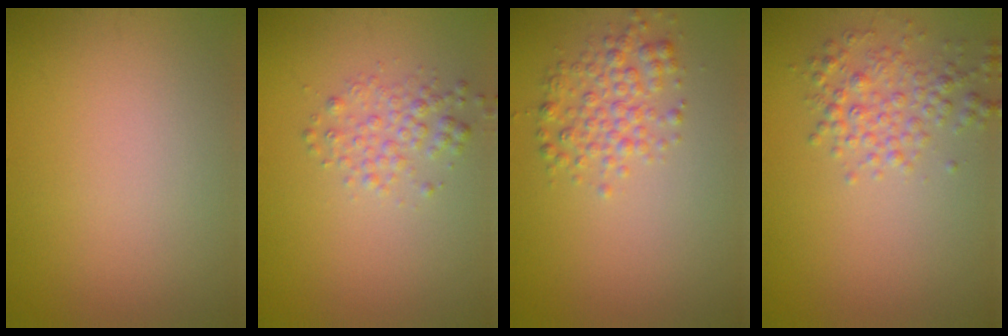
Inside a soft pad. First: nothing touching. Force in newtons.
{"total": 2.1, "press": 2.1, "slide": 0.1}
{"total": 2.9, "press": 2.9, "slide": 0.1}
{"total": 2.8, "press": 2.8, "slide": 0.1}